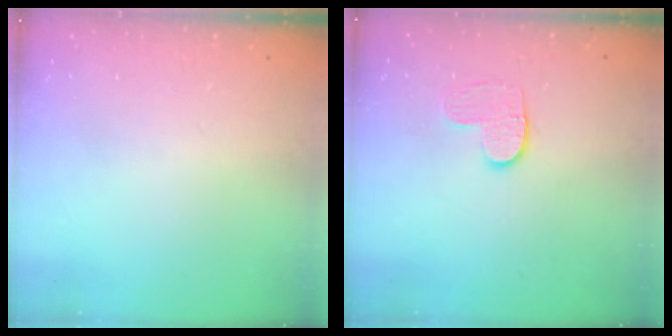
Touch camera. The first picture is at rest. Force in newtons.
{"total": 4.3, "press": 4.3, "slide": 0.5}